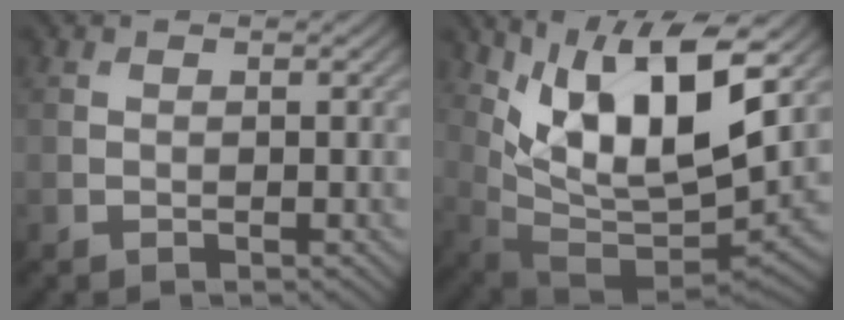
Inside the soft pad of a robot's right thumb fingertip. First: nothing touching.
{"total": 14.0, "force": [6.4, 4.9, 11.4], "torque": [-0.222, -0.009, 0.127]}